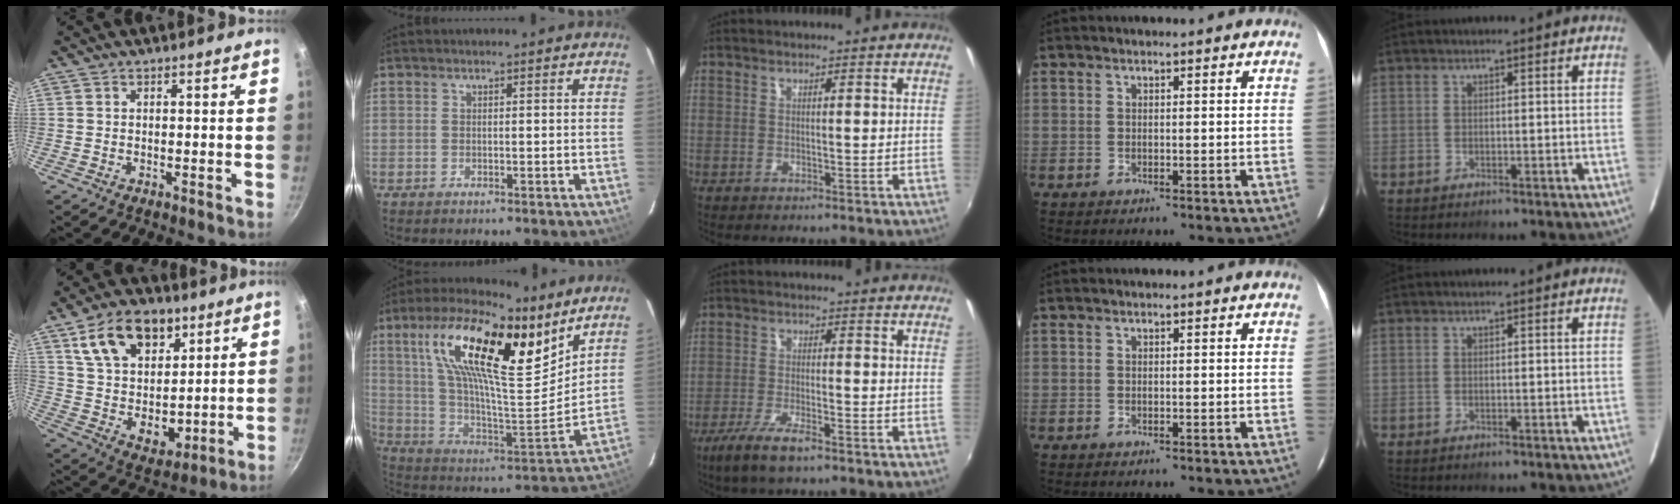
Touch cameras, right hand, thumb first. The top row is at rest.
{"thumb": {"total": 20.2, "force": [8.9, 13.7, 11.9], "torque": [-0.153, -0.030, 0.163]}, "index": {"total": 25.3, "force": [13.8, 8.1, 19.6], "torque": [-0.348, 0.032, 0.246]}, "middle": {"total": 7.0, "force": [-4.8, 1.4, 4.8], "torque": [-0.121, -0.017, -0.091]}}